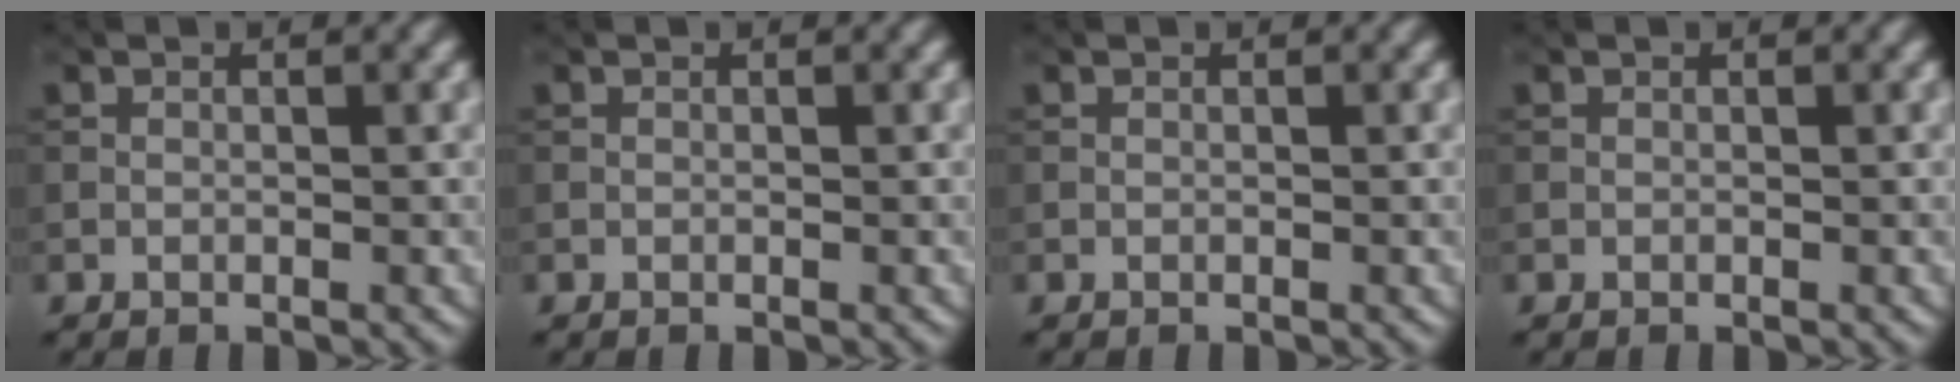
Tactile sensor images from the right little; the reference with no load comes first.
{"total": 0.0}
{"total": 0.0}
{"total": 0.0}